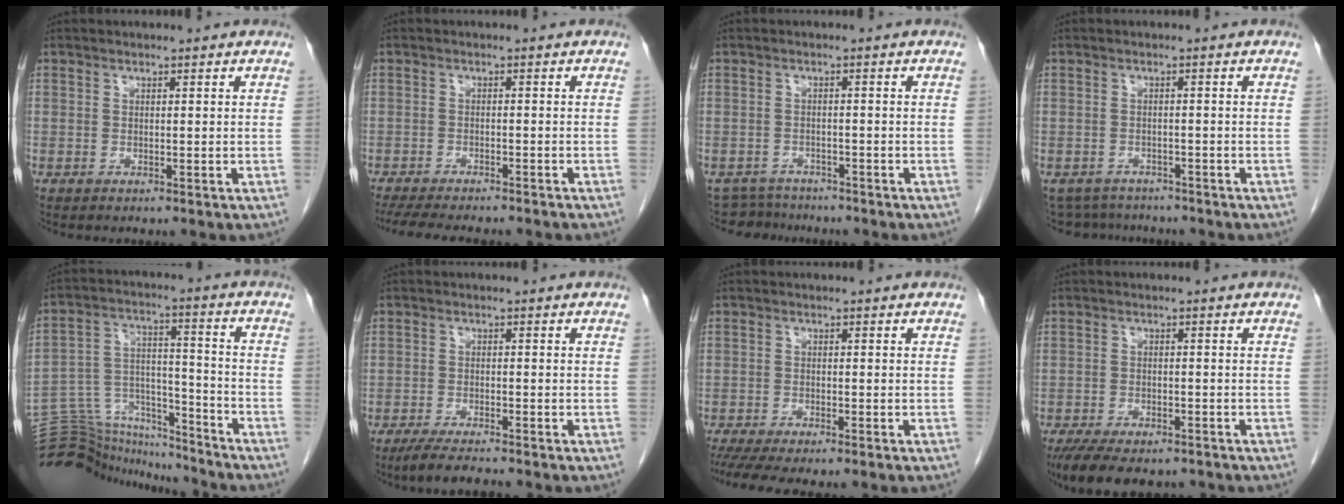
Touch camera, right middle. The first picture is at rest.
{"total": 13.7, "force": [-11.8, 2.5, 6.4], "torque": [-0.107, -0.020, -0.158]}
{"total": 4.5, "force": [-4.2, 1.3, -0.8], "torque": [0.013, 0.001, -0.069]}
{"total": 6.3, "force": [-5.8, 2.3, 0.5], "torque": [-0.009, 0.002, -0.083]}
{"total": 16.8, "force": [-16.3, 3.7, 1.9], "torque": [-0.048, 0.055, -0.259]}
{"total": 5.1, "force": [-4.3, 0.4, 2.6], "torque": [-0.047, -0.015, -0.076]}
{"total": 8.1, "force": [-6.6, 1.0, 4.6], "torque": [-0.064, -0.009, -0.101]}
{"total": 11.4, "force": [-8.9, 4.3, 5.7], "torque": [-0.095, -0.006, -0.130]}